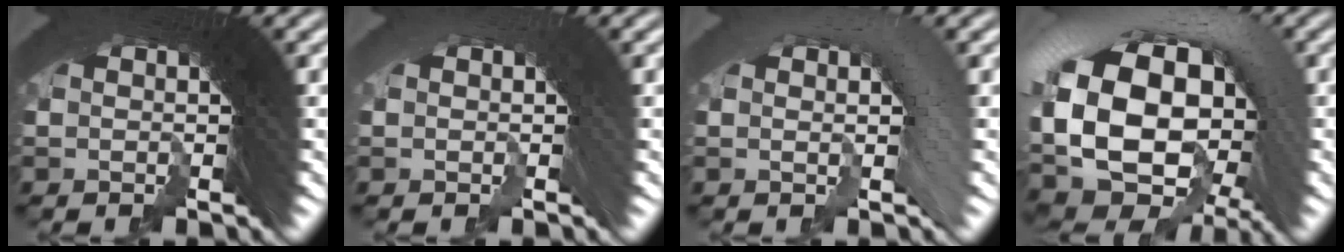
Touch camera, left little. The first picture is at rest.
{"total": 0.7, "force": [-0.7, -0.1, 0.0], "torque": [0.000, 0.003, -0.009]}
{"total": 2.0, "force": [0.1, 0.6, 1.9], "torque": [-0.018, 0.014, -0.005]}
{"total": 14.3, "force": [-0.7, 10.2, 10.0], "torque": [-0.206, -0.019, -0.018]}